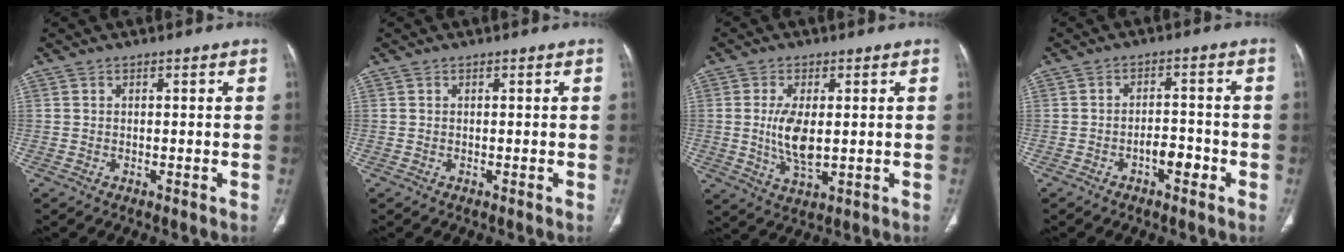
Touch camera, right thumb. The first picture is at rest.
{"total": 0.0}
{"total": 7.5, "force": [0.4, 3.1, 6.8], "torque": [-0.138, -0.014, 0.015]}
{"total": 4.1, "force": [-2.0, 2.1, 2.9], "torque": [-0.032, 0.021, -0.032]}